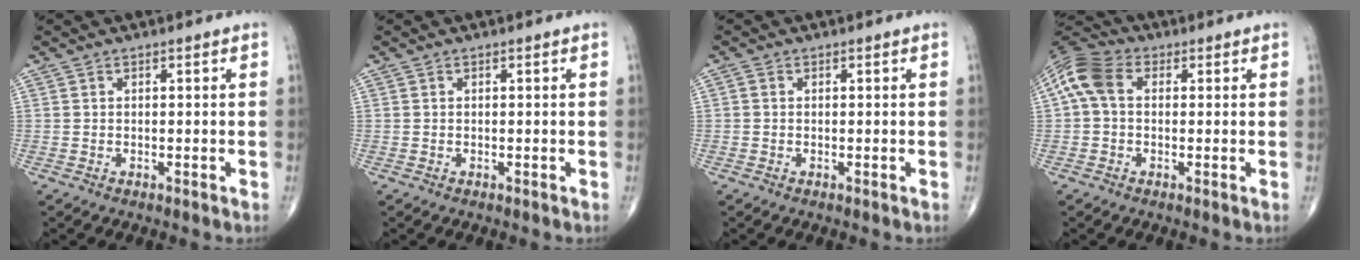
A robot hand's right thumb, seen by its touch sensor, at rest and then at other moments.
{"total": 0.0}
{"total": 0.6, "force": [0.0, 0.5, 0.3], "torque": [-0.005, 0.000, -0.004]}
{"total": 8.4, "force": [1.1, 5.8, 6.0], "torque": [-0.127, 0.026, 0.011]}